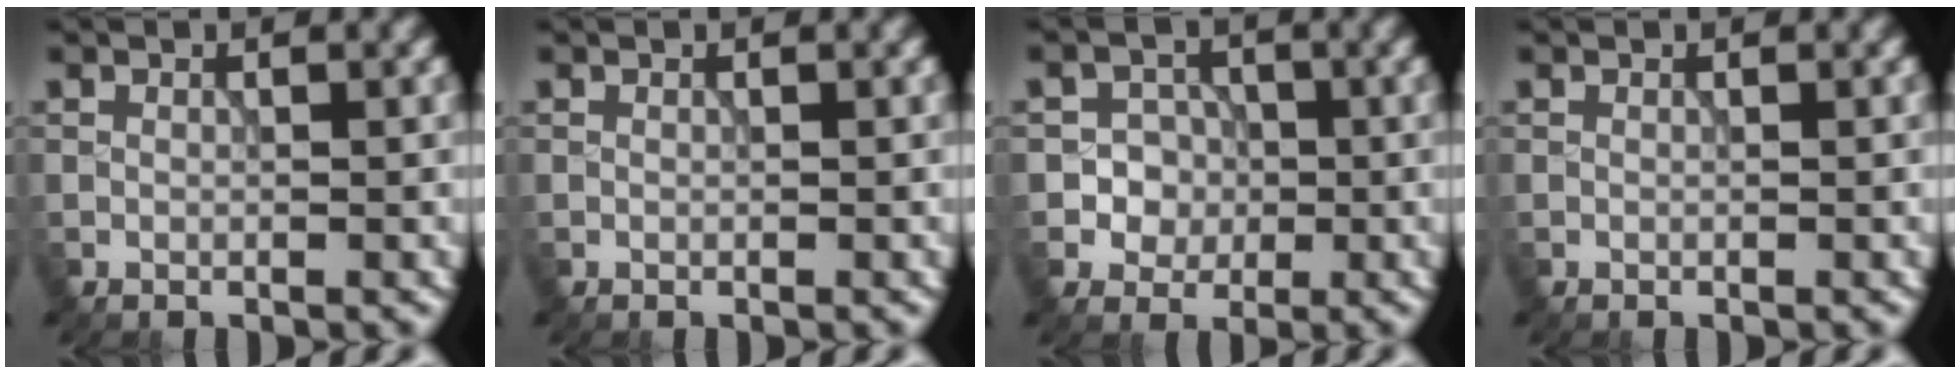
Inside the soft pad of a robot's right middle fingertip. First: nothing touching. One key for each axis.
{"total": 0.0}
{"total": 3.6, "fx": -0.7, "fy": 3.5, "fz": 0.9, "tx": 0.004, "ty": 0.012, "tz": -0.027}
{"total": 0.0}